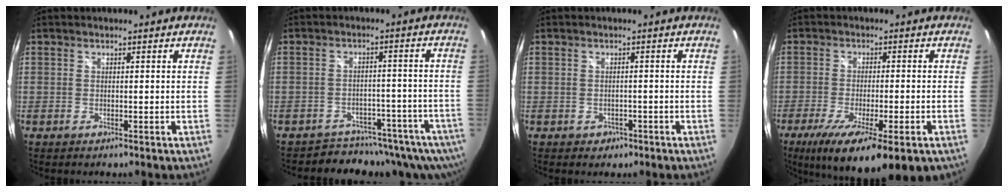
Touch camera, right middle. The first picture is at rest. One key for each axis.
{"total": 9.4, "fx": -8.1, "fy": 3.8, "fz": 2.9, "tx": -0.041, "ty": 0.004, "tz": -0.111}
{"total": 2.4, "fx": -1.1, "fy": 1.9, "fz": 0.8, "tx": -0.018, "ty": -0.001, "tz": -0.011}
{"total": 15.7, "fx": -8.7, "fy": 3.4, "fz": 12.6, "tx": -0.225, "ty": -0.051, "tz": -0.129}